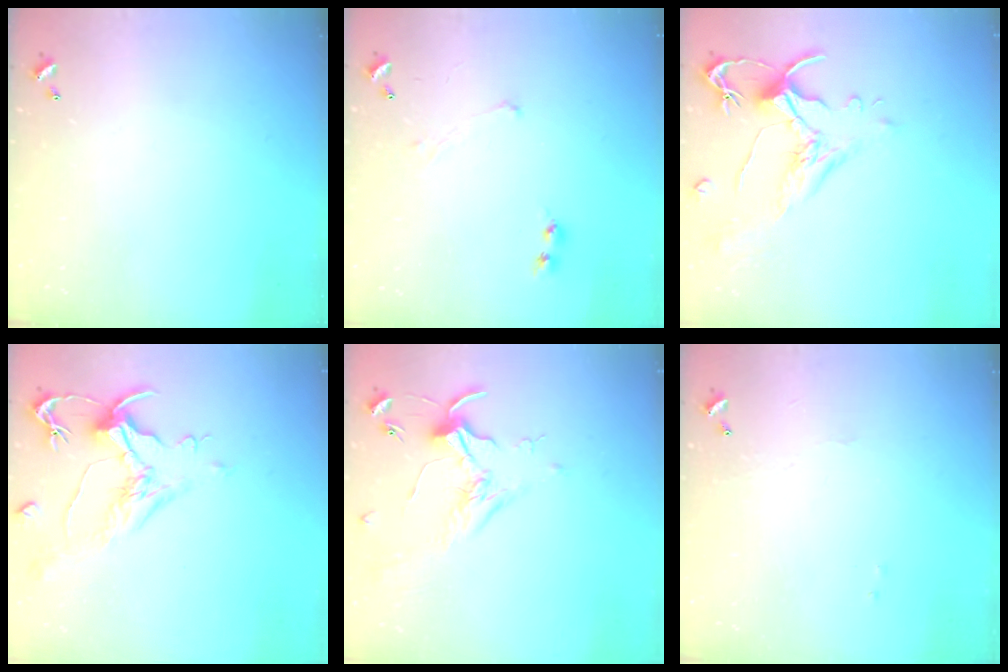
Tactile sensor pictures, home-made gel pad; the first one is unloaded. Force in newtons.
{"total": 0.7, "press": 0.6, "slide": 0.2}
{"total": 1.8, "press": 1.2, "slide": 1.3}
{"total": 1.6, "press": 0.7, "slide": 1.4}
{"total": 1.7, "press": 1.7, "slide": 0.4}
{"total": 1.2, "press": 1.1, "slide": 0.3}